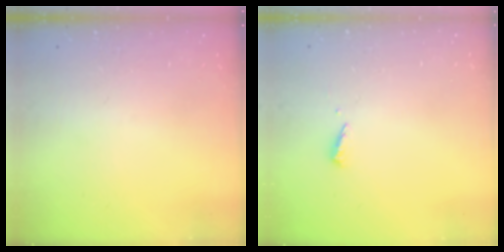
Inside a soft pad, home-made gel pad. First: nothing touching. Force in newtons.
{"total": 2.5, "press": 2.5, "slide": 0.1}